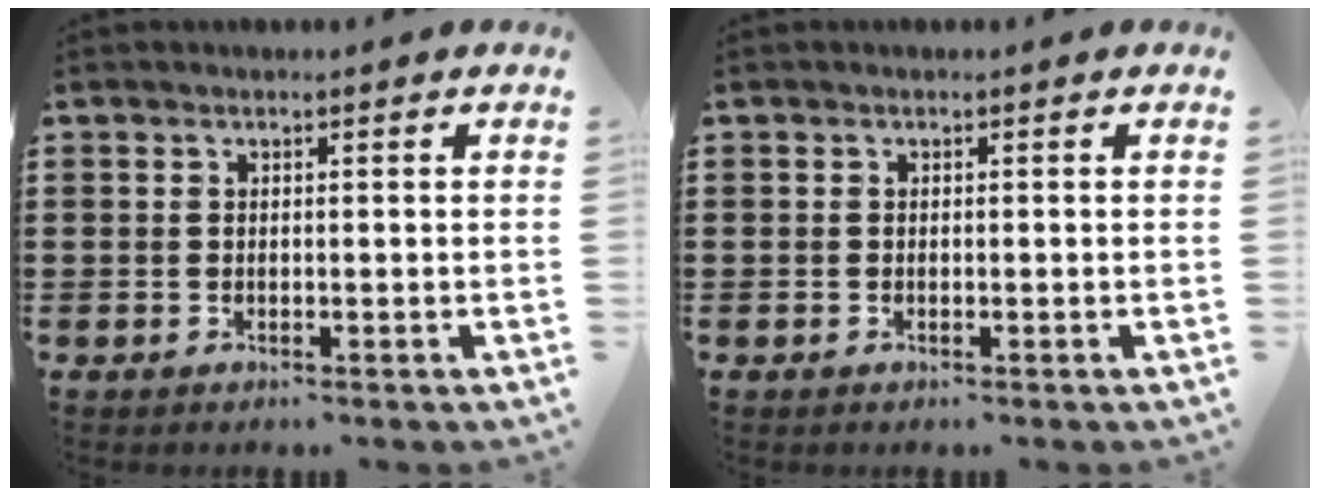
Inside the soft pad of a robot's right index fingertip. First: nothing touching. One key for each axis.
{"total": 0.0}